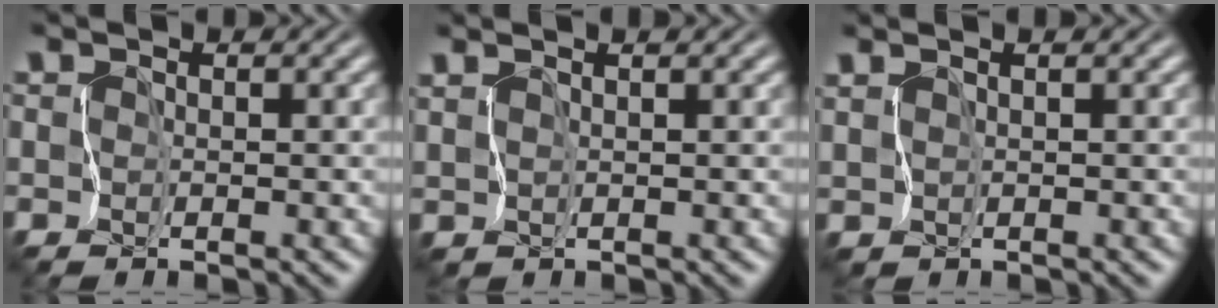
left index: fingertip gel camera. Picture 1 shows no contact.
{"total": 1.5, "force": [1.5, 0.0, 0.4], "torque": [-0.008, 0.007, 0.026]}
{"total": 0.9, "force": [0.9, -0.3, 0.1], "torque": [-0.004, 0.005, 0.020]}